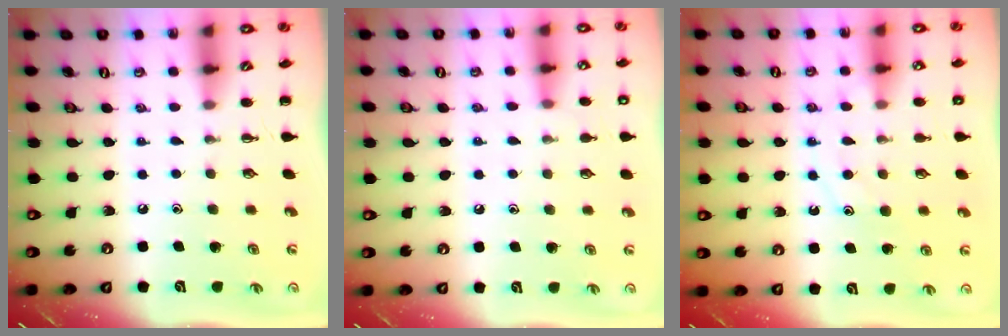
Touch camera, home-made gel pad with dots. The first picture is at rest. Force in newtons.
{"total": 6.8, "press": 6.5, "slide": 2.1}
{"total": 11.5, "press": 11.5, "slide": 0.6}